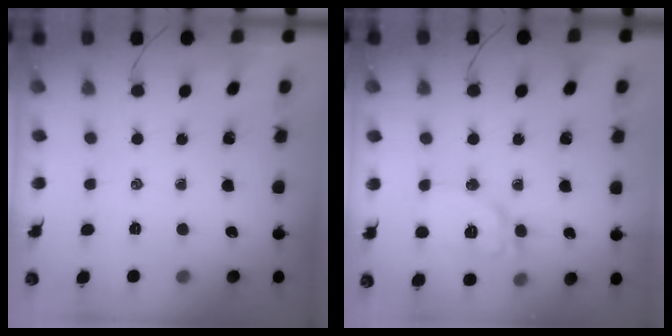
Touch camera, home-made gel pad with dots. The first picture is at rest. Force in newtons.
{"total": 10.8, "press": 10.8, "slide": 0.8}